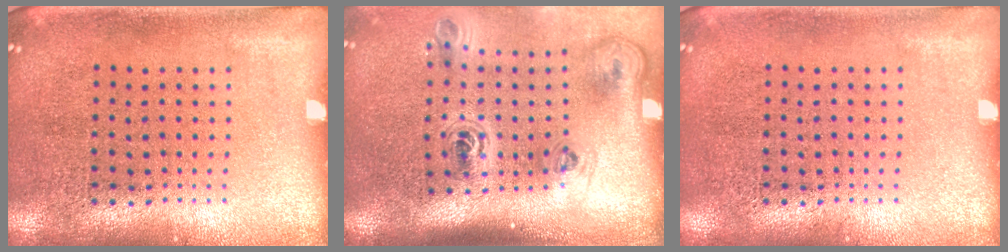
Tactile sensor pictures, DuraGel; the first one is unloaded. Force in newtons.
{"total": 2.3, "press": 1.5, "slide": 1.7}
{"total": 0.0}